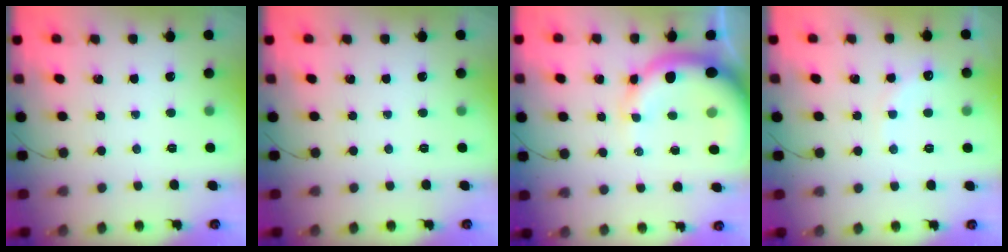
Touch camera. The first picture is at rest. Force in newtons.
{"total": 0.0}
{"total": 11.6, "press": 11.4, "slide": 2.2}
{"total": 8.9, "press": 8.8, "slide": 1.5}